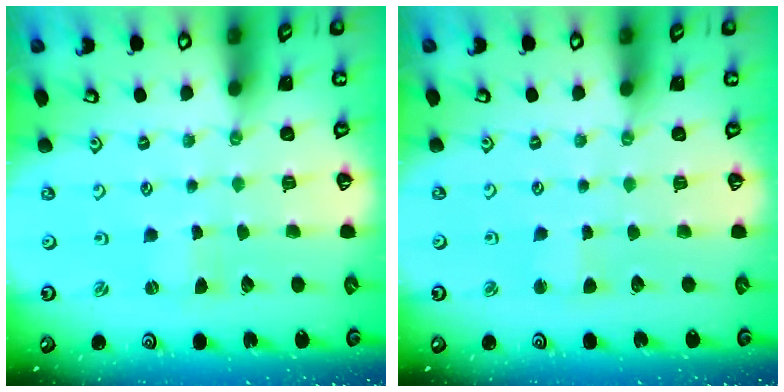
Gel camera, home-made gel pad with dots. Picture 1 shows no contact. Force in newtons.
{"total": 2.1, "press": 2.1, "slide": 0.2}